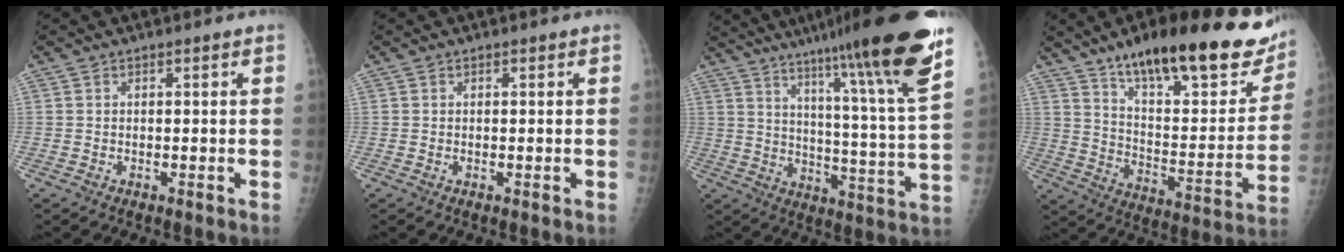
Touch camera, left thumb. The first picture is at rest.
{"total": 0.0}
{"total": 24.8, "force": [17.4, 0.7, 17.7], "torque": [-0.249, -0.081, 0.251]}
{"total": 29.6, "force": [20.0, 9.1, 19.9], "torque": [-0.250, -0.067, 0.291]}